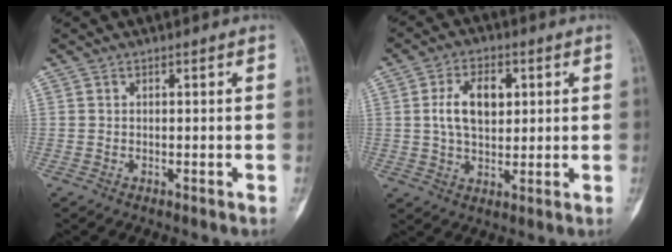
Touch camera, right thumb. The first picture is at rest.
{"total": 8.9, "force": [1.9, 5.5, 6.8], "torque": [-0.106, 0.000, 0.035]}